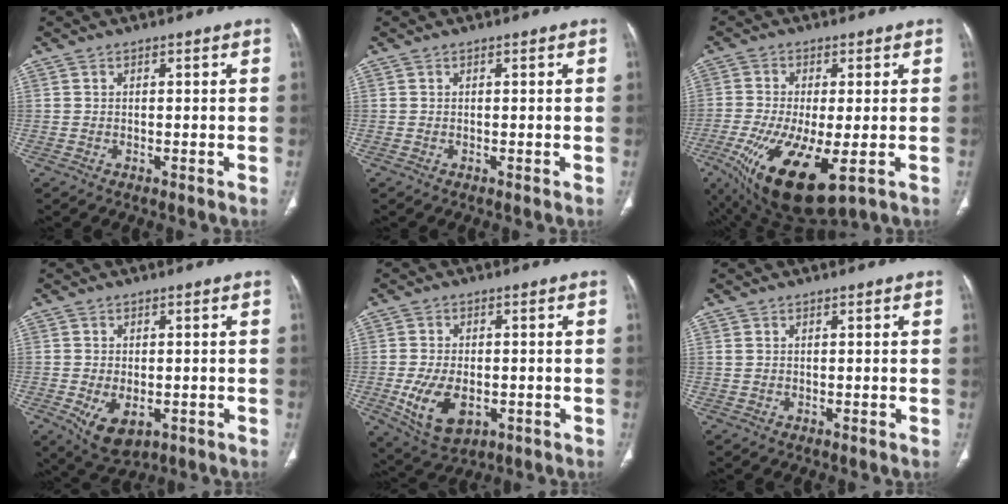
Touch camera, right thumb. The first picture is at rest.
{"total": 0.0}
{"total": 16.5, "force": [-5.8, 5.6, 14.4], "torque": [-0.294, -0.030, -0.084]}
{"total": 6.9, "force": [-2.2, 4.2, 5.1], "torque": [-0.081, -0.006, -0.022]}
{"total": 9.9, "force": [-2.5, 6.0, 7.4], "torque": [-0.133, -0.004, -0.029]}
{"total": 0.6, "force": [0.3, 0.4, 0.4], "torque": [-0.006, 0.005, 0.008]}